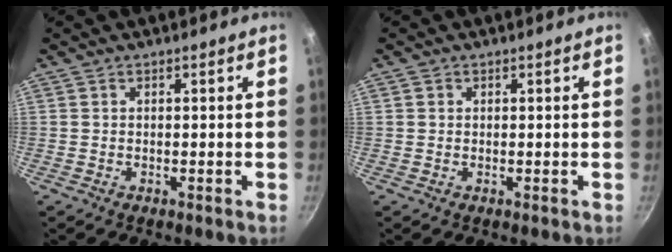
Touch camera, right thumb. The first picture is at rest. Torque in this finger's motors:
{"motor_torque": [0.23, -0.26, -0.28, -0.03, -0.05]}